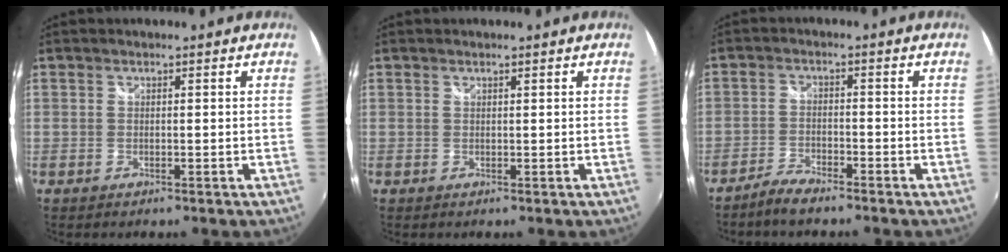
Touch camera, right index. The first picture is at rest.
{"total": 0.0}
{"total": 4.2, "force": [-3.7, 0.8, 1.8], "torque": [-0.057, -0.003, -0.075]}